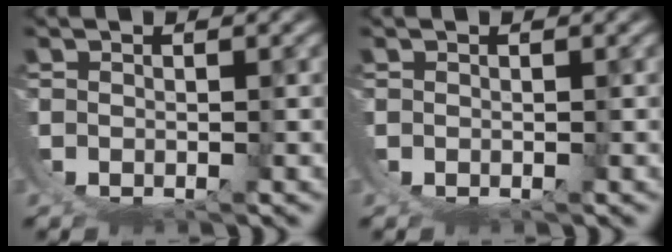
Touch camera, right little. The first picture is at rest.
{"total": 0.0}